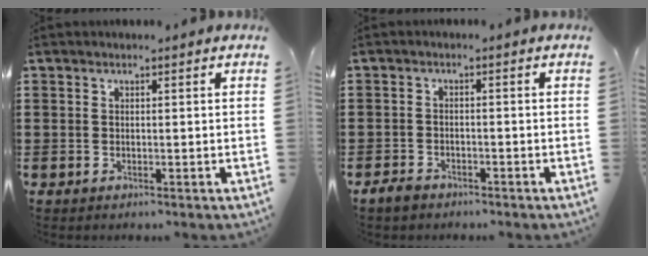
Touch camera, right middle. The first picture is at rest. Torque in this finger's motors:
{"motor_torque": [2.13, 0.01, 0.14, 0.04]}